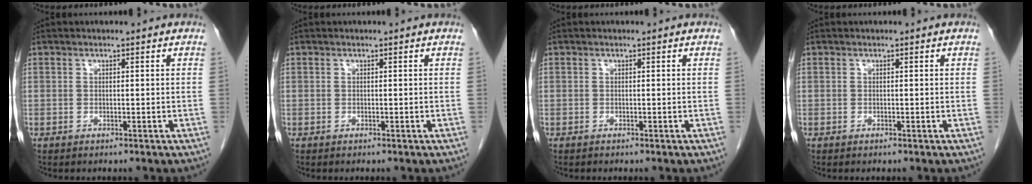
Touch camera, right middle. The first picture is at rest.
{"total": 0.0}
{"total": 0.0}
{"total": 0.0}